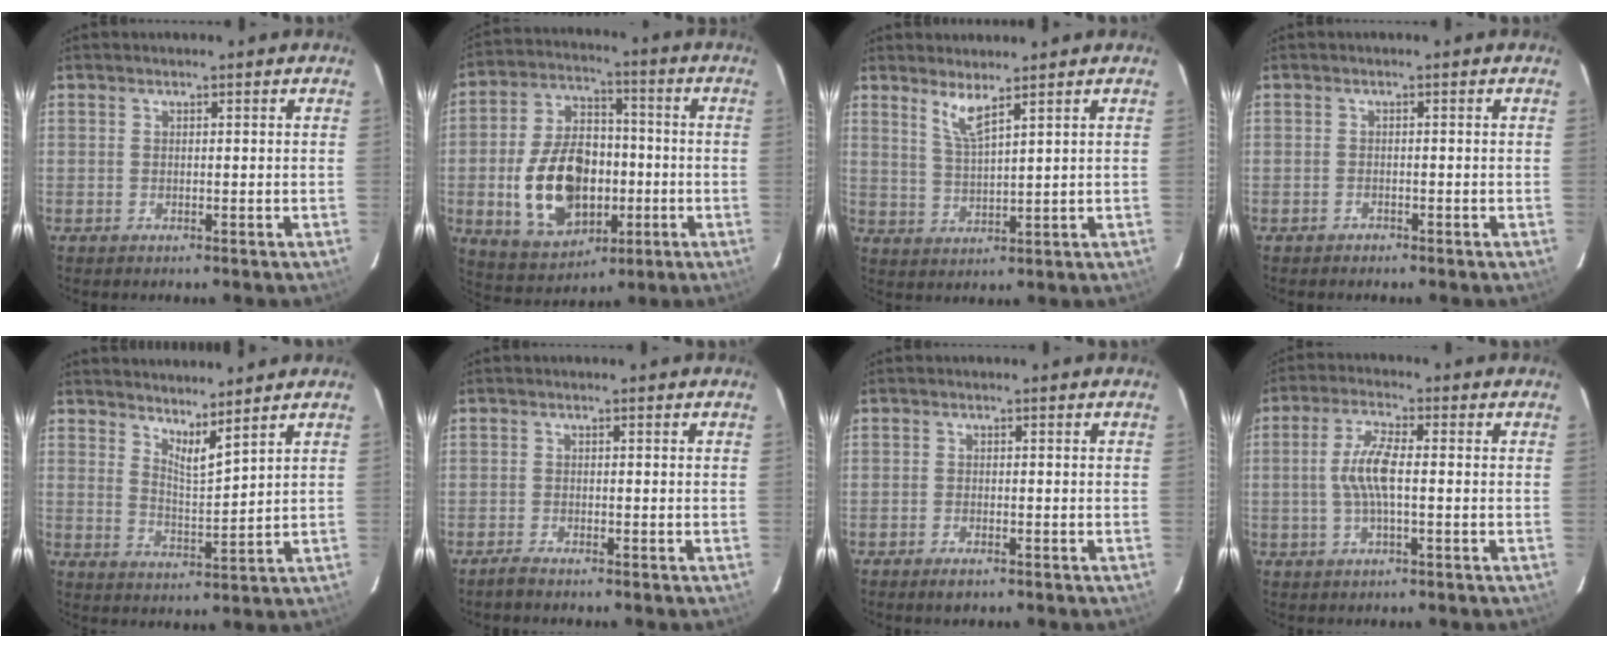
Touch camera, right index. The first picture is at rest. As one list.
[{"total": 17.7, "force": [-3.5, 11.6, 12.9], "torque": [-0.264, 0.016, -0.039]}, {"total": 4.3, "force": [3.1, 0.0, 2.9], "torque": [-0.059, -0.006, 0.063]}, {"total": 1.0, "force": [-0.9, 0.4, -0.1], "torque": [-0.001, 0.005, -0.014]}, {"total": 5.3, "force": [4.6, 0.2, 2.6], "torque": [-0.039, -0.014, 0.074]}, {"total": 1.7, "force": [-1.6, 0.1, 0.6], "torque": [-0.020, -0.001, -0.030]}, {"total": 2.0, "force": [-1.5, 0.8, 1.2], "torque": [-0.028, -0.002, -0.028]}, {"total": 6.8, "force": [-0.4, 1.7, 6.6], "torque": [-0.131, 0.006, -0.007]}]